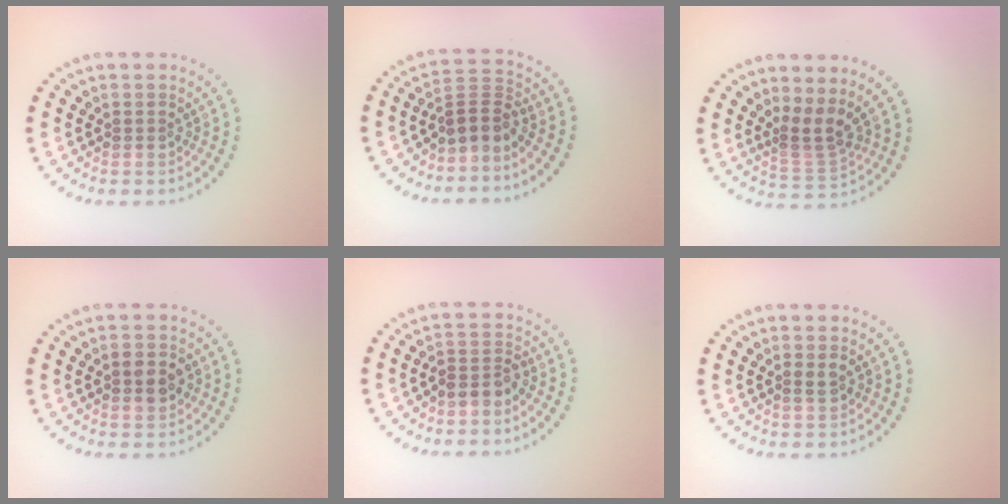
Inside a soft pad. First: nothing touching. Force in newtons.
{"total": 2.8, "press": 2.1, "slide": 2.0}
{"total": 2.8, "press": 1.8, "slide": 2.1}
{"total": 2.7, "press": 2.7, "slide": 0.1}
{"total": 2.2, "press": 1.8, "slide": 1.2}
{"total": 1.1, "press": 1.1, "slide": 0.3}